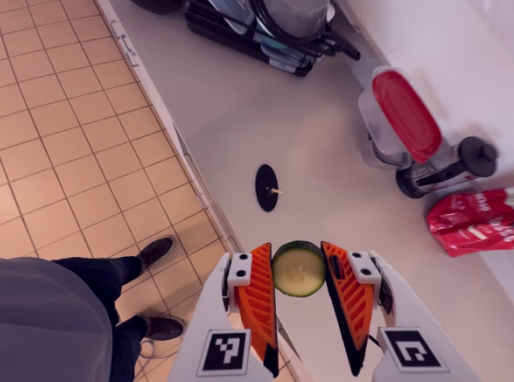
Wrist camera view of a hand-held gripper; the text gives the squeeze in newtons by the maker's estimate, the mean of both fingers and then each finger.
{"total": 8.5, "left": 8.6, "right": 8.4}